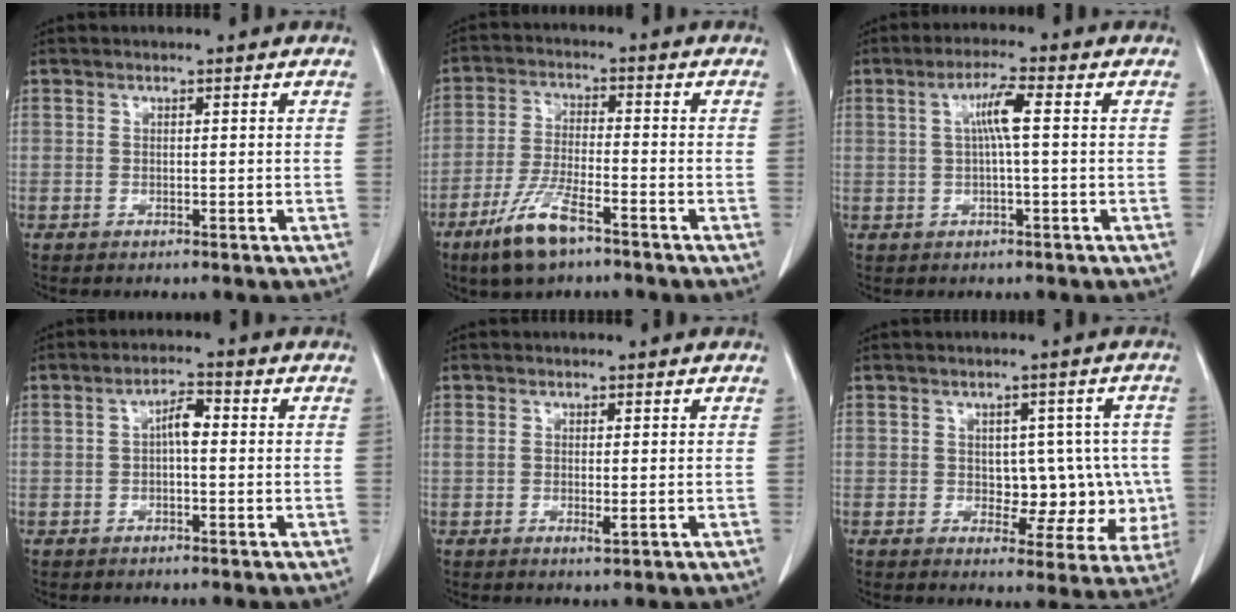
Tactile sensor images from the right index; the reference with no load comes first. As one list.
[{"total": 8.5, "force": [-5.6, 1.9, 6.2], "torque": [-0.131, -0.013, -0.102]}, {"total": 4.3, "force": [0.7, 0.1, 4.3], "torque": [-0.080, 0.010, 0.014]}, {"total": 3.3, "force": [0.2, 1.2, 3.1], "torque": [-0.054, 0.014, 0.002]}, {"total": 1.5, "force": [-0.1, 0.4, 1.5], "torque": [-0.030, -0.007, 0.002]}, {"total": 8.3, "force": [-0.1, 5.3, 6.3], "torque": [-0.053, 0.020, 0.012]}]